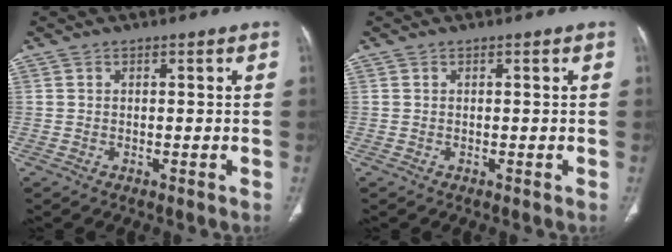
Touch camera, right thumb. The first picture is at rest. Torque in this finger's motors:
{"motor_torque": [-0.02, 0.01, -0.03, 0.00, 0.00]}